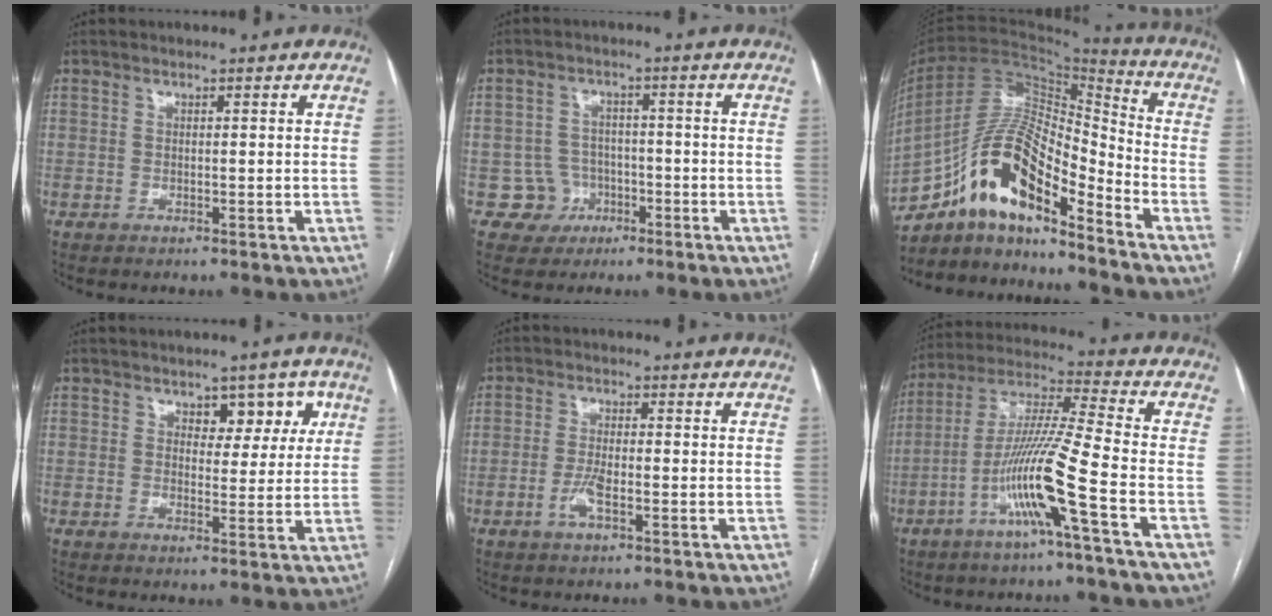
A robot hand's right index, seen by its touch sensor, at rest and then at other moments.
{"total": 4.8, "force": [-1.8, 4.5, -0.2], "torque": [0.013, 0.016, -0.025]}
{"total": 15.7, "force": [-10.5, 3.9, 10.9], "torque": [-0.204, 0.031, -0.185]}
{"total": 5.3, "force": [2.4, 3.4, 3.2], "torque": [-0.024, 0.012, 0.031]}
{"total": 3.4, "force": [-1.4, 0.7, 3.1], "torque": [-0.065, -0.001, -0.026]}
{"total": 12.7, "force": [-5.3, -1.6, 11.4], "torque": [-0.224, 0.001, -0.103]}